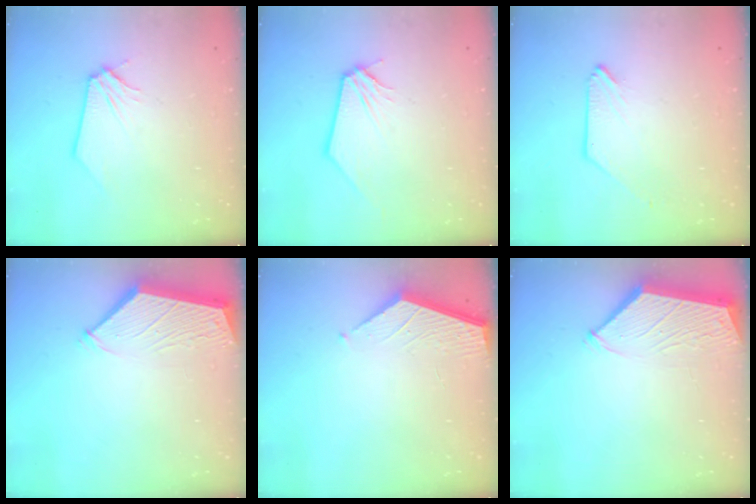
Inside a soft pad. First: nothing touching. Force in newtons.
{"total": 0.0}
{"total": 0.0}
{"total": 3.8, "press": 3.8, "slide": 0.6}
{"total": 2.1, "press": 2.1, "slide": 0.2}
{"total": 3.1, "press": 3.1, "slide": 0.4}